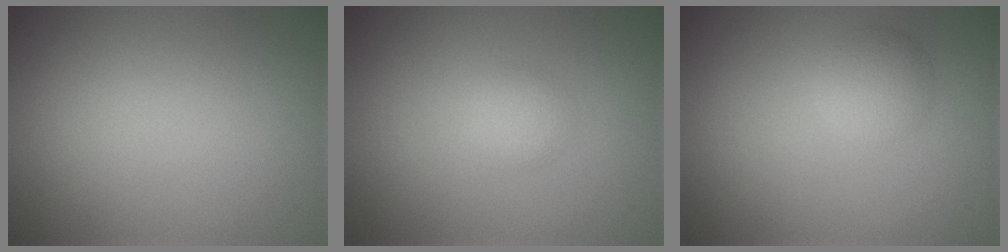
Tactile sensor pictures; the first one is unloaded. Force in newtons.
{"total": 1.6, "press": 1.6, "slide": 0.1}
{"total": 2.4, "press": 2.4, "slide": 0.1}